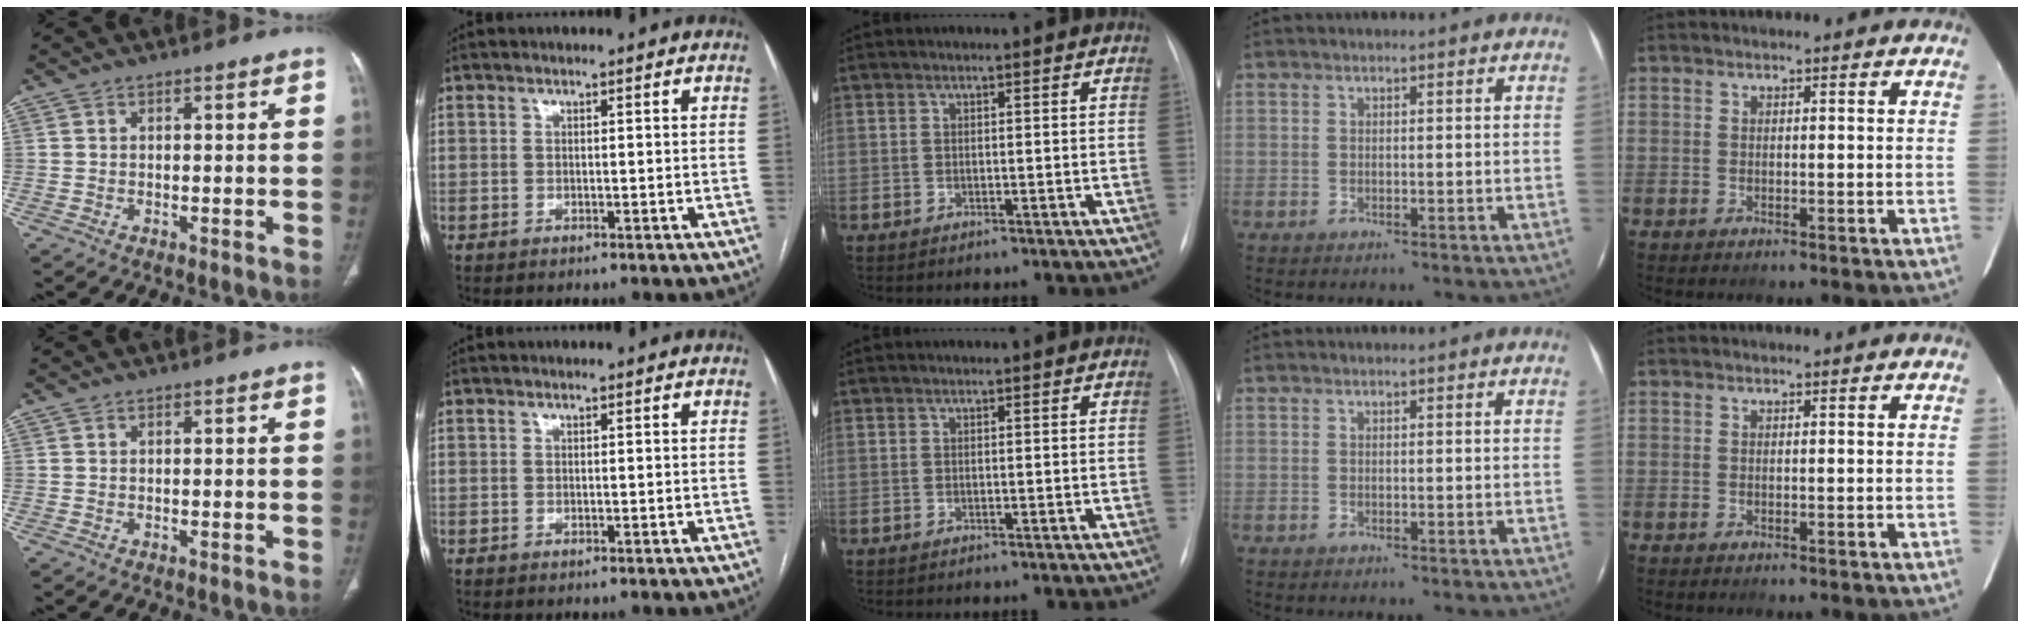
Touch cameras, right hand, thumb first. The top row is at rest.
{}